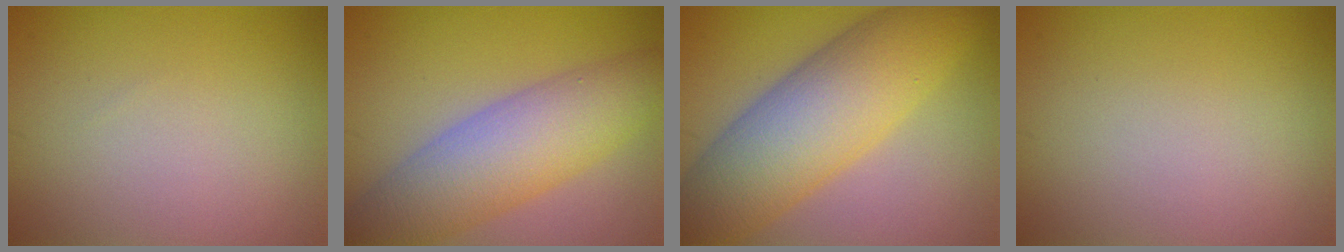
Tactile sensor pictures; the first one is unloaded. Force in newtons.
{"total": 7.8, "press": 7.8, "slide": 0.5}
{"total": 10.5, "press": 10.5, "slide": 0.3}
{"total": 0.0}